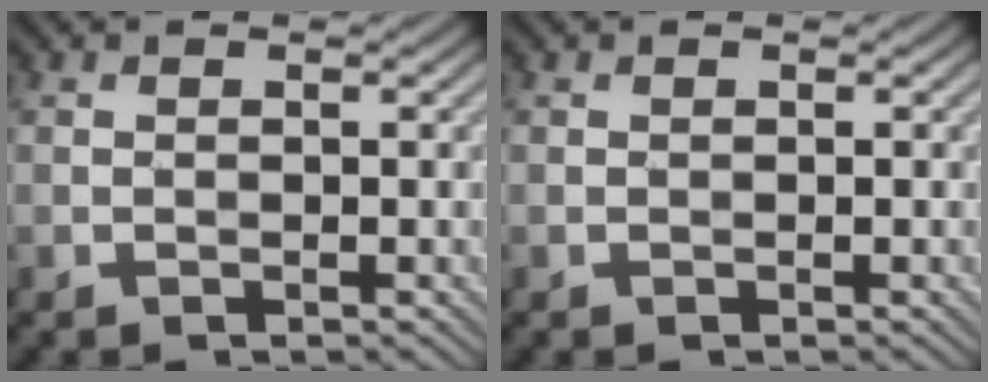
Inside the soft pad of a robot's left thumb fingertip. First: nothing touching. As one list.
[{"total": 0.0}]